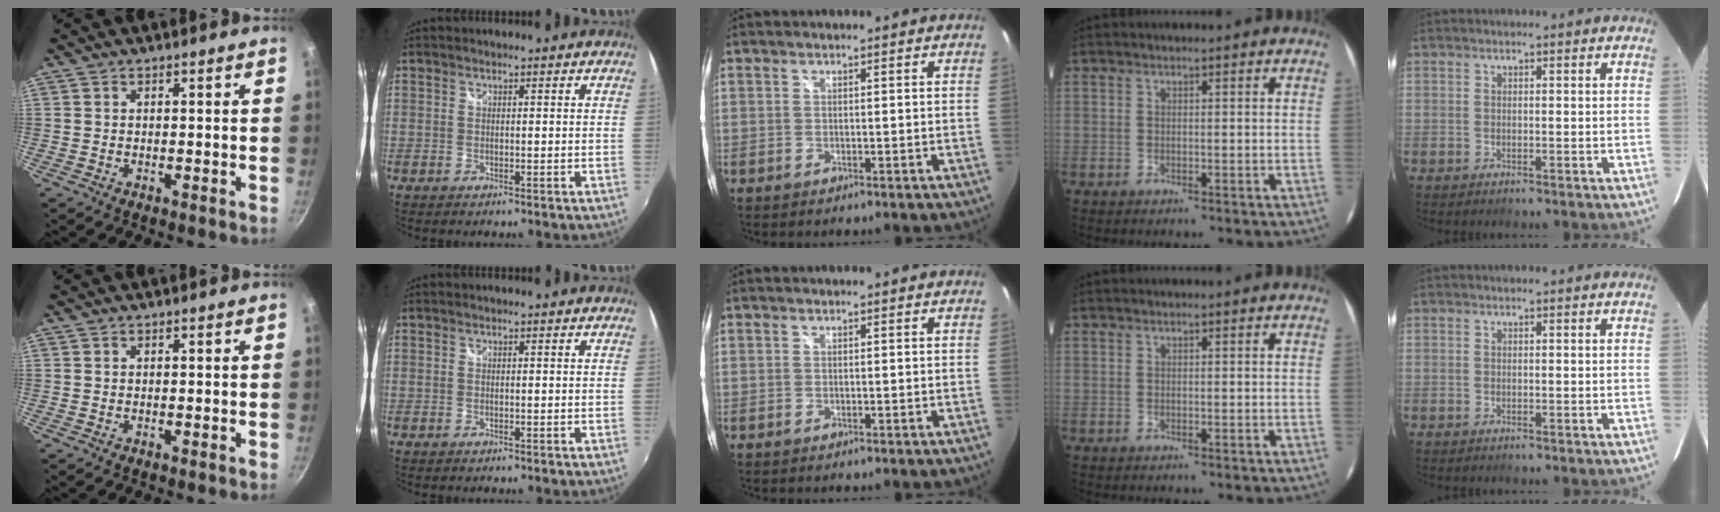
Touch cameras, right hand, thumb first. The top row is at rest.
{}